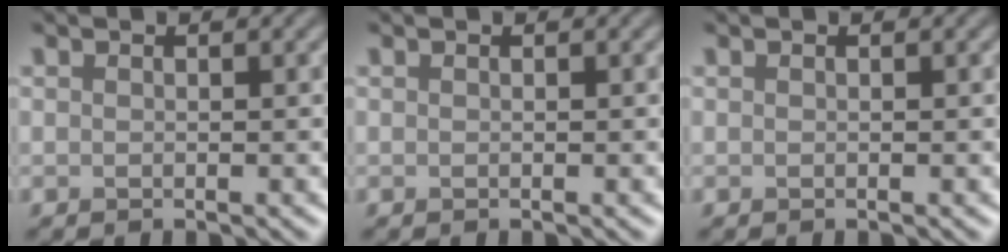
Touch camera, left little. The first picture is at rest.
{"total": 0.0}
{"total": 0.0}